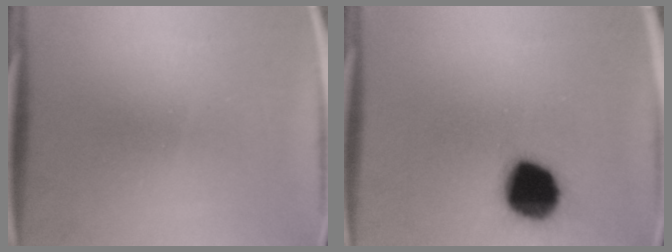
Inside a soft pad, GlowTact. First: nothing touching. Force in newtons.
{"total": 15.1}